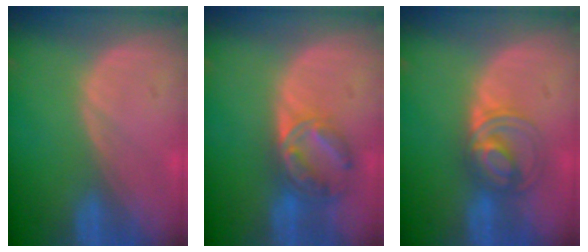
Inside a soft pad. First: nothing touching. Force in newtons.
{"total": 7.2, "press": 6.0, "slide": 3.9}
{"total": 5.5, "press": 5.5, "slide": 0.6}